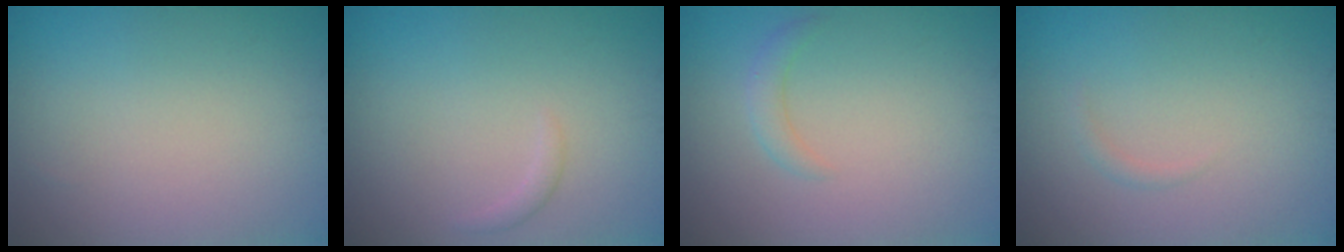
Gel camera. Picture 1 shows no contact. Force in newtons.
{"total": 0.7, "press": 0.7, "slide": 0.1}
{"total": 1.3, "press": 1.3, "slide": 0.0}
{"total": 0.6, "press": 0.6, "slide": 0.0}